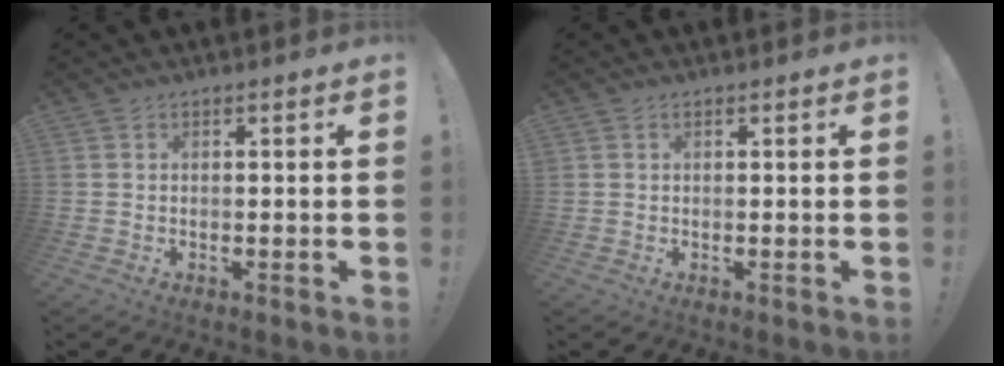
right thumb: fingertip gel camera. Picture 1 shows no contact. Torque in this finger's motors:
{"motor_torque": [-0.22, -0.35, 0.00, -0.01, 0.12]}